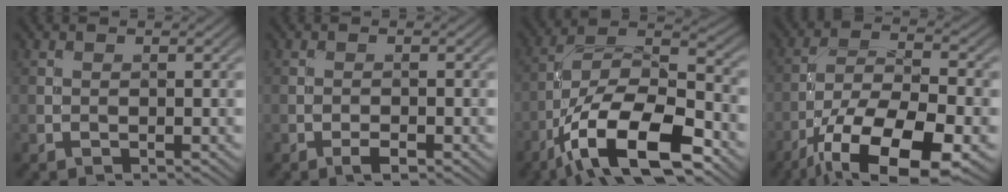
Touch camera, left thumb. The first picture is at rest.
{"total": 1.5, "force": [-1.0, 0.5, 1.1], "torque": [-0.018, 0.002, -0.020]}
{"total": 15.8, "force": [-8.7, 6.2, 11.7], "torque": [-0.215, -0.009, -0.171]}
{"total": 15.2, "force": [-8.8, 5.3, 11.2], "torque": [-0.213, -0.016, -0.155]}